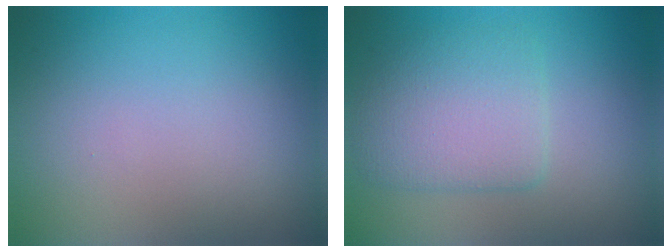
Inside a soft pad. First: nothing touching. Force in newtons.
{"total": 4.4, "press": 4.4, "slide": 0.2}